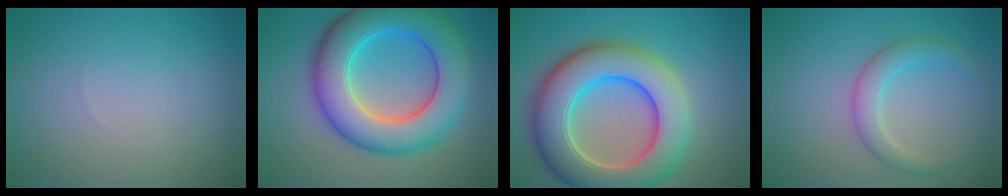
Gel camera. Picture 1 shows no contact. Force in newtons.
{"total": 10.6, "press": 10.5, "slide": 0.3}
{"total": 11.2, "press": 11.1, "slide": 0.9}
{"total": 2.8, "press": 2.8, "slide": 0.1}